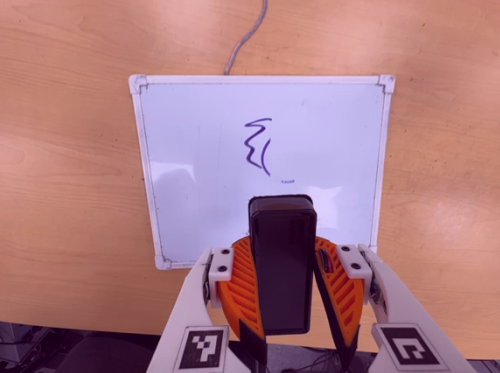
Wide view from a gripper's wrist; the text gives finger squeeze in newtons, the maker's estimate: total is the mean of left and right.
{"total": 10.6, "left": 11.1, "right": 10.0}